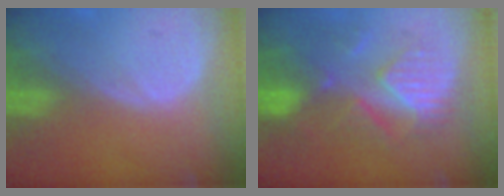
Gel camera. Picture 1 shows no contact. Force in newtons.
{"total": 8.6, "press": 8.6, "slide": 0.3}